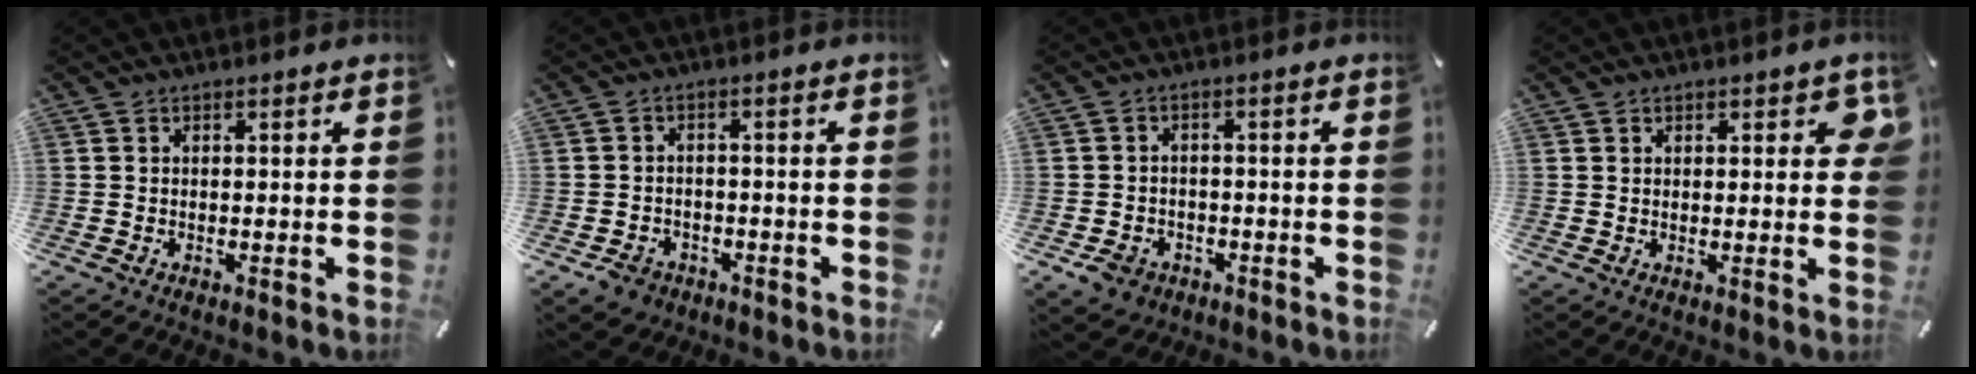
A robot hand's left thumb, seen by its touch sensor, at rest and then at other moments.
{"total": 4.6, "force": [-2.7, 3.5, 1.2], "torque": [-0.021, 0.015, -0.049]}
{"total": 4.9, "force": [-2.6, 3.9, 1.4], "torque": [-0.026, 0.016, -0.045]}
{"total": 3.7, "force": [1.6, 1.9, 2.7], "torque": [-0.024, -0.005, 0.020]}